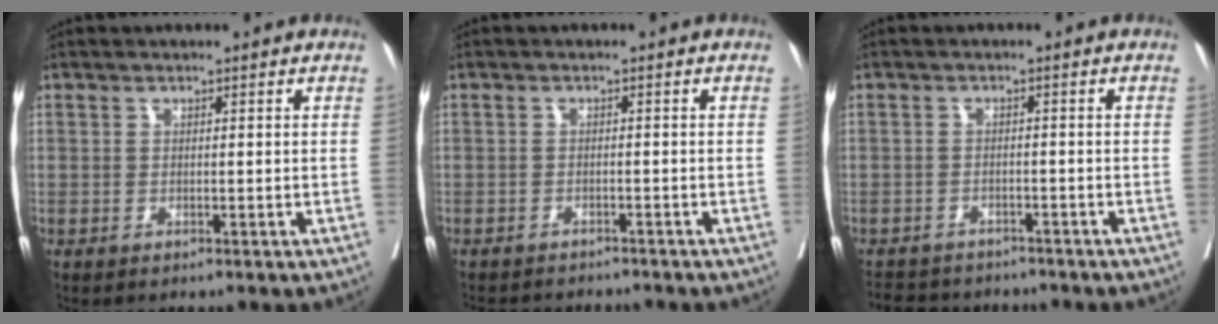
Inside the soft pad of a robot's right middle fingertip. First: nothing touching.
{"total": 7.9, "force": [-7.5, 1.8, 2.1], "torque": [-0.029, -0.004, -0.097]}
{"total": 8.2, "force": [-7.5, 2.7, 1.8], "torque": [-0.030, 0.002, -0.100]}